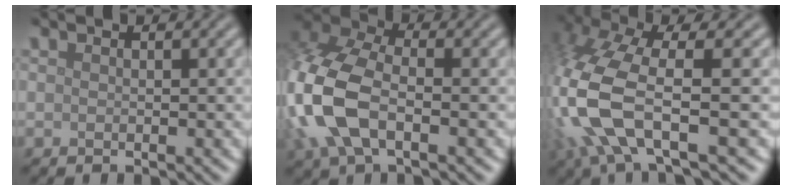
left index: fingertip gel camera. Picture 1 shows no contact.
{"total": 10.1, "force": [-2.1, 6.0, 7.8], "torque": [-0.204, -0.003, -0.056]}
{"total": 10.3, "force": [-2.0, 3.8, 9.3], "torque": [-0.229, -0.012, -0.041]}